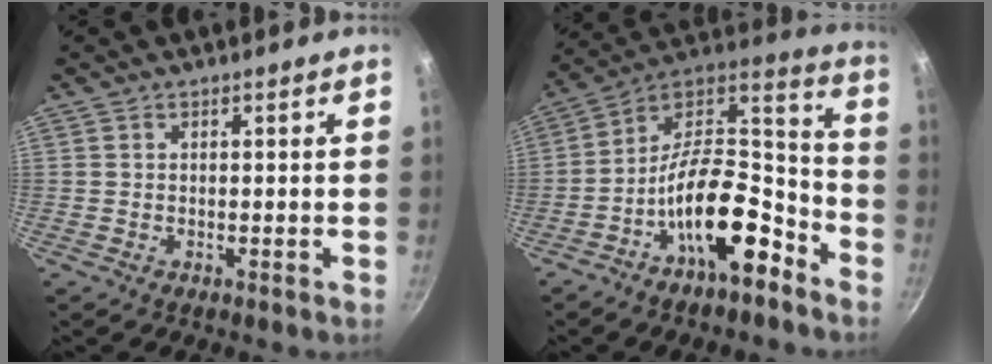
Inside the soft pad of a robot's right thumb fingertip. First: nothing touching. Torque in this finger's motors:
{"motor_torque": [2.71, 1.81, 1.63, -1.13, 0.49]}